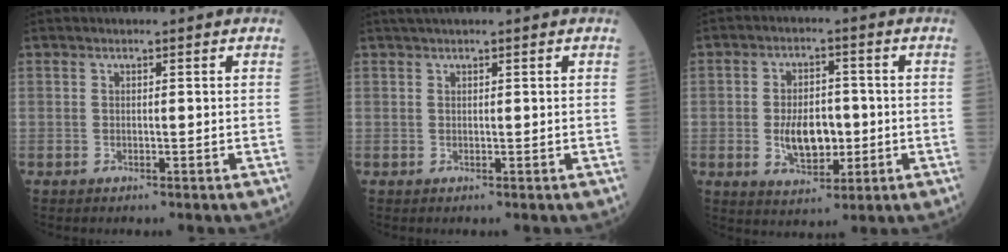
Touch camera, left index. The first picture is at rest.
{"total": 1.6, "force": [1.4, -0.1, 0.9], "torque": [-0.013, 0.019, 0.027]}
{"total": 7.5, "force": [-1.2, 4.2, 6.0], "torque": [-0.112, 0.002, -0.014]}